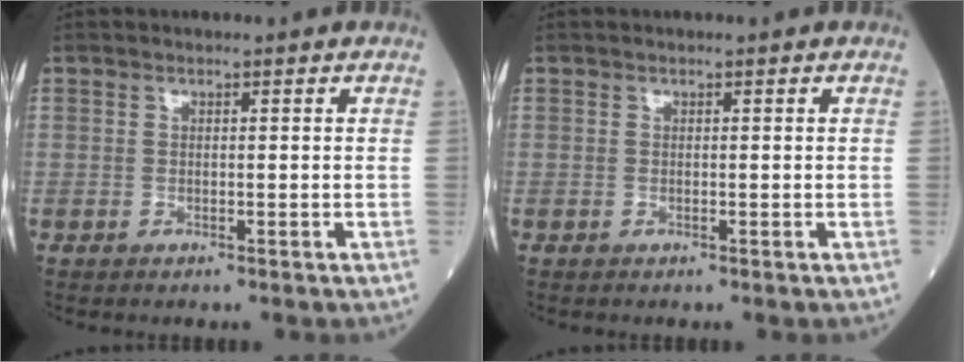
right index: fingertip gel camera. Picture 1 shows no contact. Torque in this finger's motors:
{"motor_torque": [0.01, -0.01, -0.03, -0.01]}